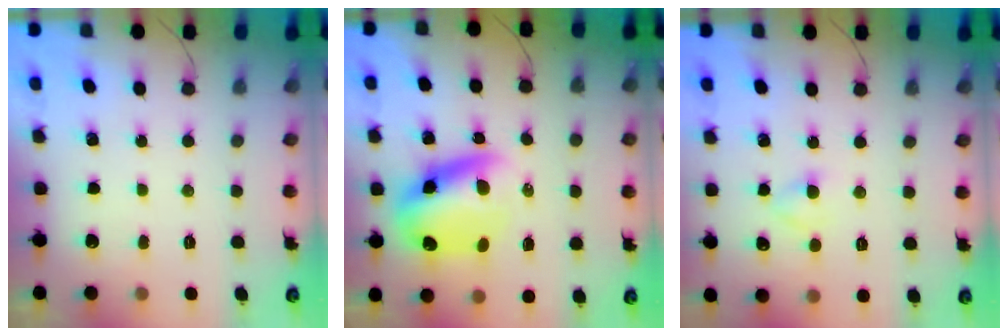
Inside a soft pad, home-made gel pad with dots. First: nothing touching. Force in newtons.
{"total": 9.6, "press": 9.3, "slide": 2.1}
{"total": 2.4, "press": 2.1, "slide": 1.0}